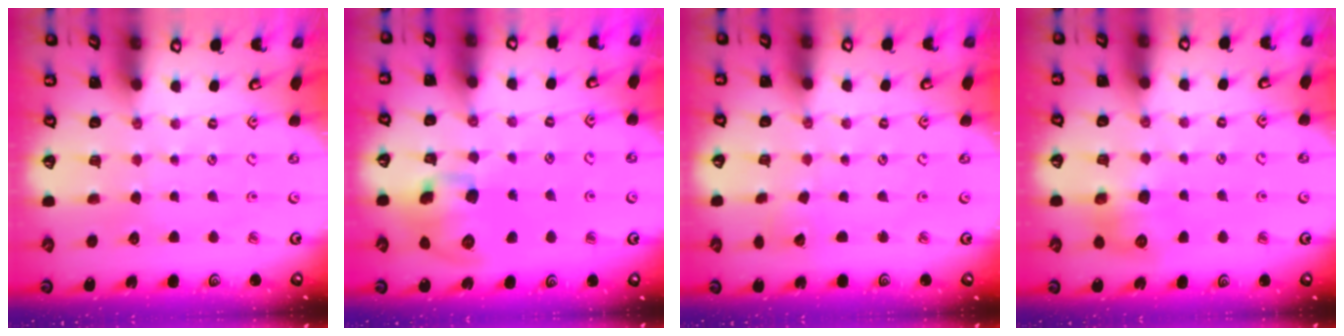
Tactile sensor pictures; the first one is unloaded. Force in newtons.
{"total": 11.3, "press": 11.1, "slide": 2.3}
{"total": 2.3, "press": 2.2, "slide": 0.3}
{"total": 7.9, "press": 7.9, "slide": 0.4}